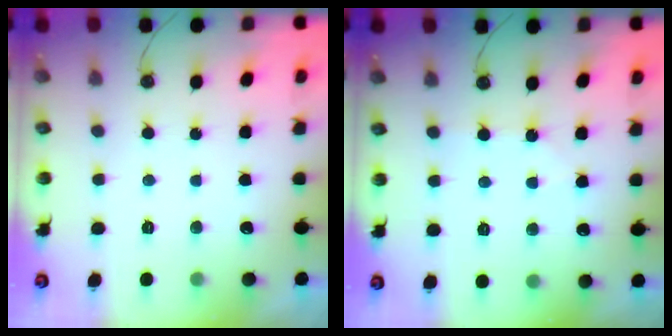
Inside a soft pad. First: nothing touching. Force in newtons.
{"total": 3.4, "press": 3.4, "slide": 0.7}